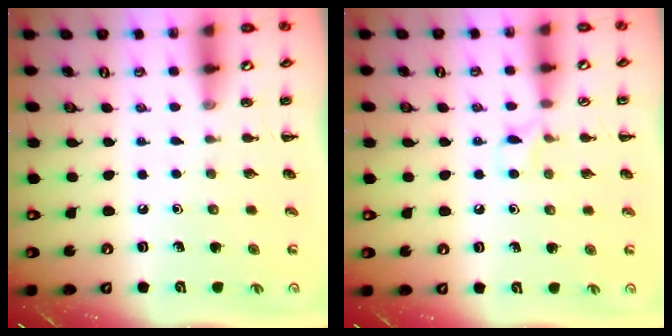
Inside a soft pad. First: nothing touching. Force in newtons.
{"total": 4.7, "press": 4.3, "slide": 1.8}